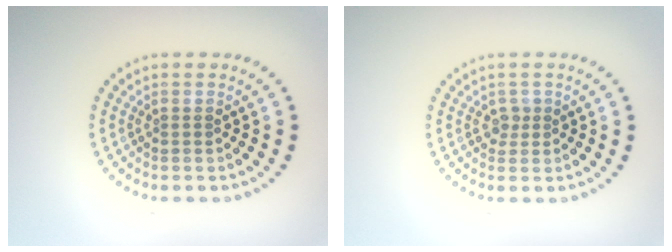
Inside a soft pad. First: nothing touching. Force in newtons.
{"total": 1.0, "press": 0.9, "slide": 0.6}